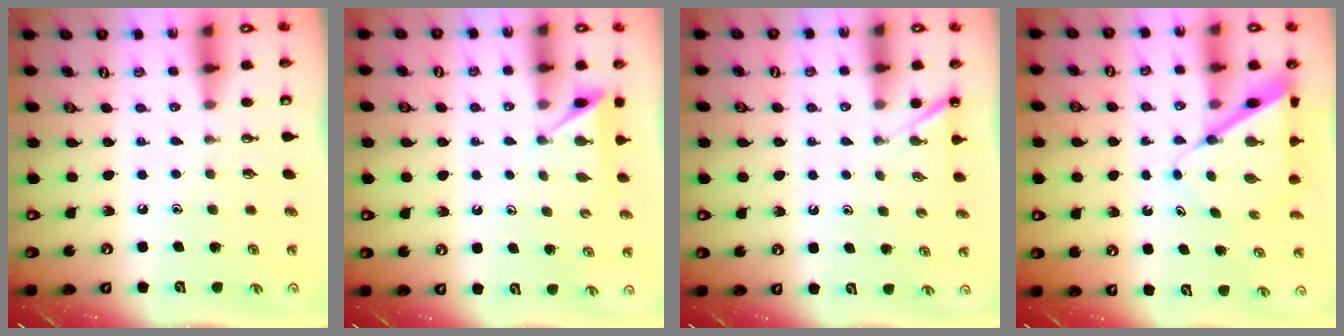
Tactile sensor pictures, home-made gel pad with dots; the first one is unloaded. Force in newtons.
{"total": 3.9, "press": 3.8, "slide": 0.5}
{"total": 2.3, "press": 2.3, "slide": 0.2}
{"total": 7.2, "press": 7.2, "slide": 0.5}